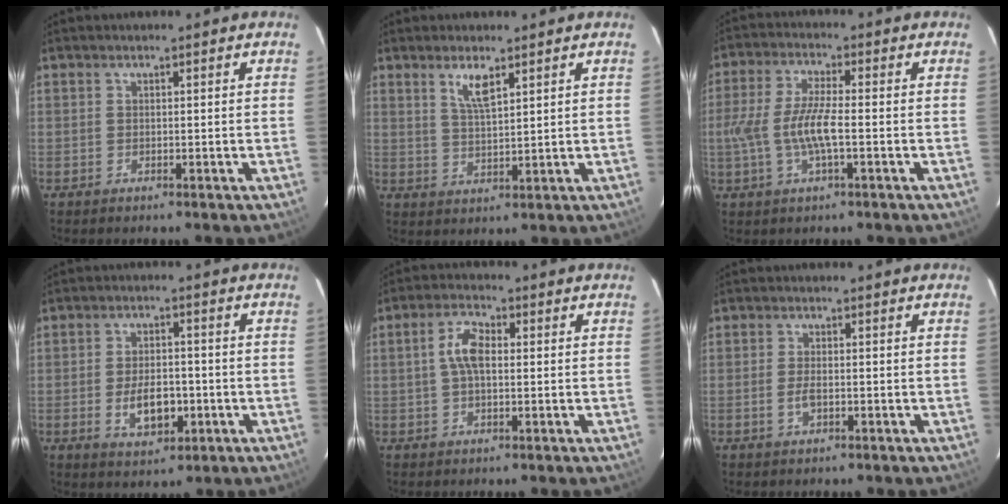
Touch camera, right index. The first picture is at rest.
{"total": 4.5, "force": [2.7, 1.1, 3.4], "torque": [-0.065, -0.002, 0.053]}
{"total": 8.9, "force": [-1.8, 1.9, 8.5], "torque": [-0.176, -0.002, -0.035]}
{"total": 7.6, "force": [-2.0, 4.1, 6.1], "torque": [-0.117, -0.001, -0.025]}
{"total": 5.3, "force": [0.4, 2.6, 4.6], "torque": [-0.091, 0.014, 0.008]}
{"total": 2.4, "force": [-0.8, 1.0, 2.0], "torque": [-0.041, -0.001, -0.014]}